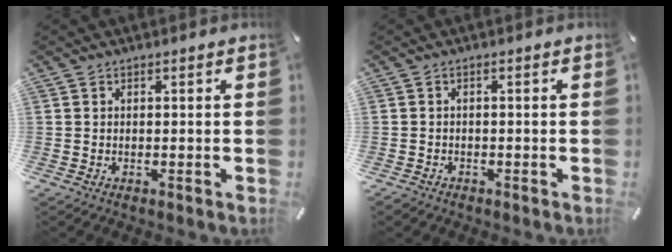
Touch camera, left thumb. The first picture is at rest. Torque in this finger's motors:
{"motor_torque": [0.05, -0.03, -0.01, -0.01, 0.00]}